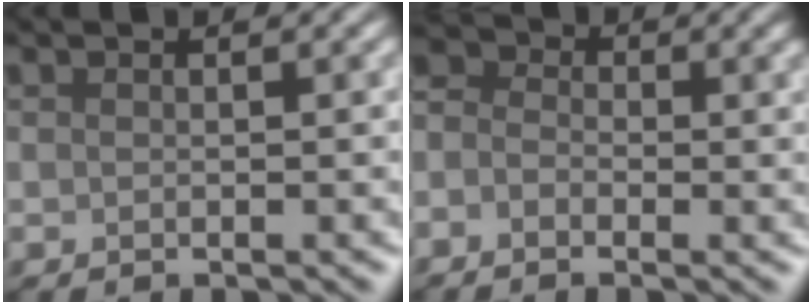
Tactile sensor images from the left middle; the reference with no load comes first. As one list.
[{"total": 1.9, "force": [-1.8, 0.2, -0.5], "torque": [-0.015, 0.002, -0.013]}]